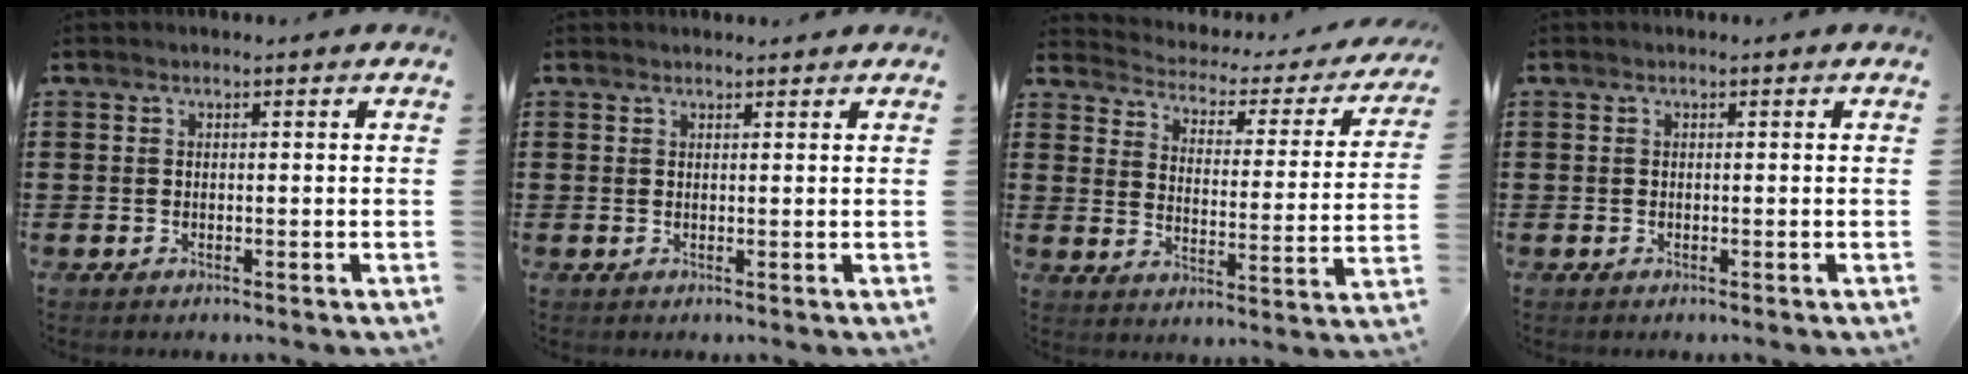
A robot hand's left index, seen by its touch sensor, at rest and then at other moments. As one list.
[{"total": 0.9, "force": [0.9, 0.1, 0.1], "torque": [-0.003, 0.000, 0.018]}, {"total": 2.1, "force": [1.9, 0.7, 0.5], "torque": [-0.029, -0.021, 0.021]}, {"total": 0.0}]